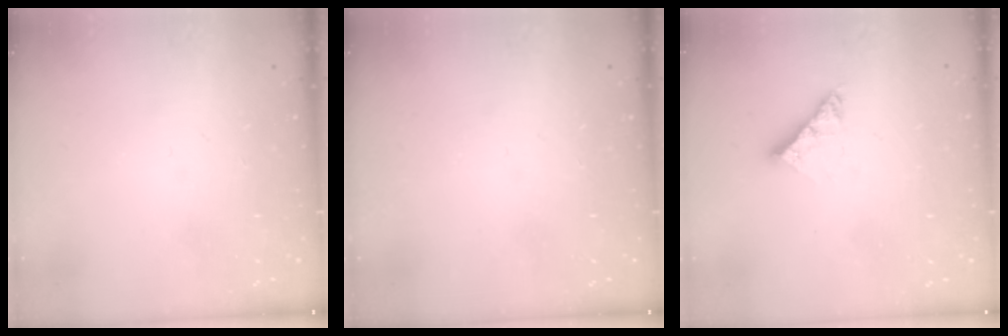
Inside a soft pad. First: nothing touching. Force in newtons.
{"total": 0.0}
{"total": 6.8, "press": 6.8, "slide": 0.8}